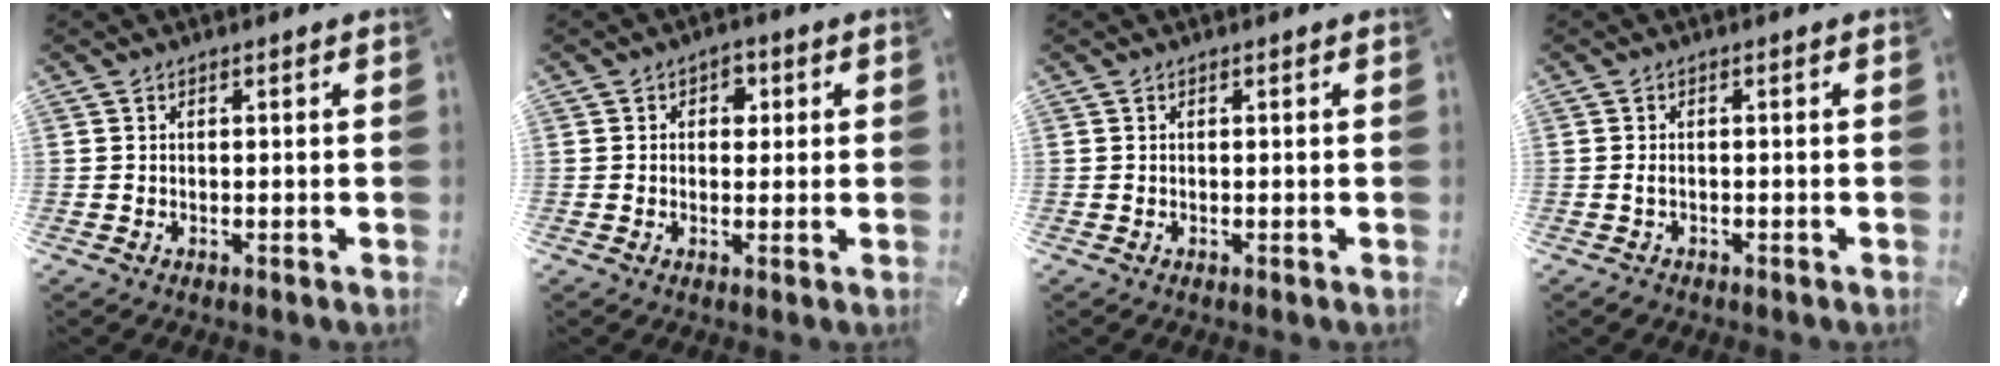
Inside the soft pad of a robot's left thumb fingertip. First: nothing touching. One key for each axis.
{"total": 3.1, "fx": 0.5, "fy": 2.5, "fz": 1.9, "tx": -0.009, "ty": -0.004, "tz": -0.002}
{"total": 0.0}
{"total": 1.4, "fx": -0.6, "fy": 0.8, "fz": 0.9, "tx": -0.020, "ty": 0.002, "tz": -0.012}